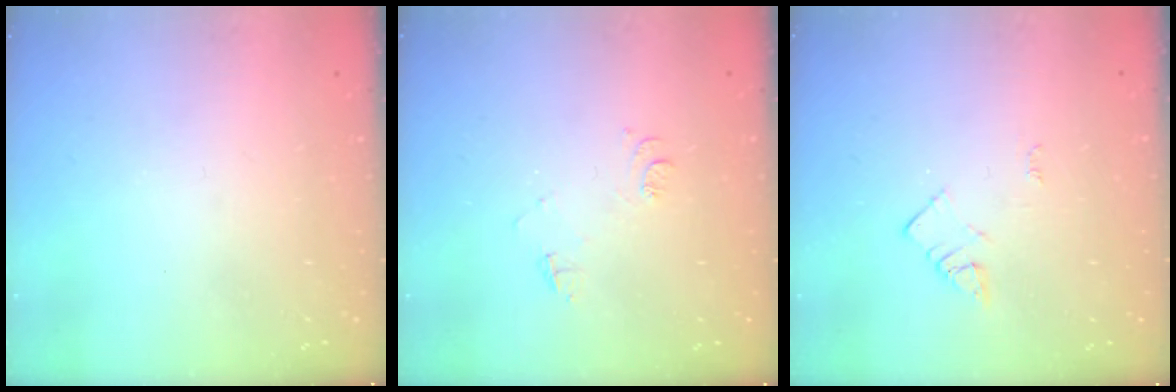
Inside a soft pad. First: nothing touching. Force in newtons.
{"total": 7.2, "press": 7.1, "slide": 0.7}
{"total": 2.3, "press": 2.3, "slide": 0.3}